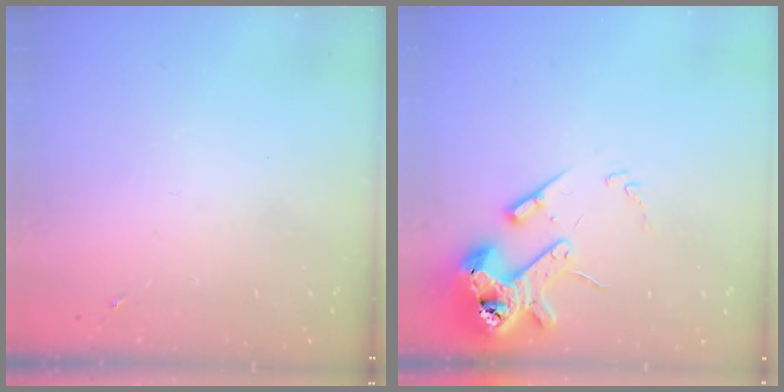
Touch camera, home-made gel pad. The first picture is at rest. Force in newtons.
{"total": 14.6, "press": 14.5, "slide": 2.0}